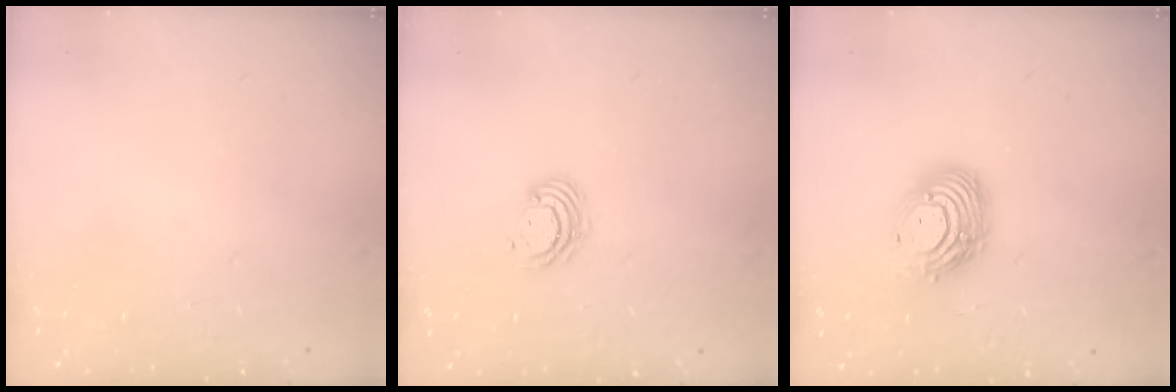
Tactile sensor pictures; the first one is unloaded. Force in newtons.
{"total": 4.0, "press": 3.9, "slide": 0.3}
{"total": 13.0, "press": 12.9, "slide": 1.2}